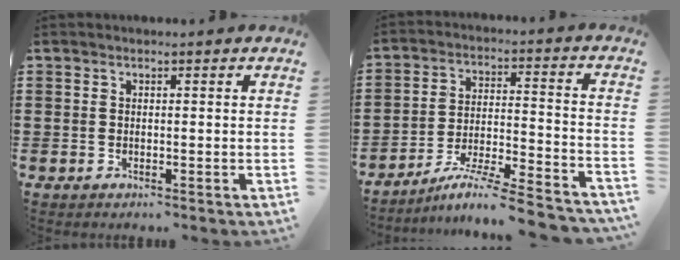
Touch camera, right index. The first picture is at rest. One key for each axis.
{"total": 8.3, "fx": -7.2, "fy": -0.1, "fz": 4.1, "tx": -0.072, "ty": -0.003, "tz": -0.143}